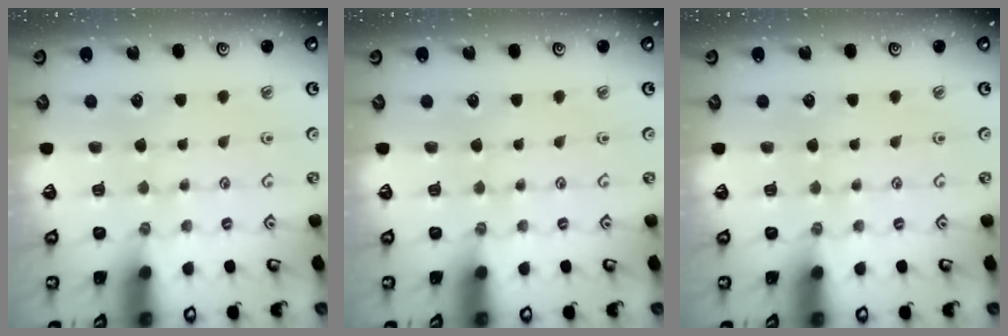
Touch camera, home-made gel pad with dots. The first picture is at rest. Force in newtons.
{"total": 0.0}
{"total": 0.0}